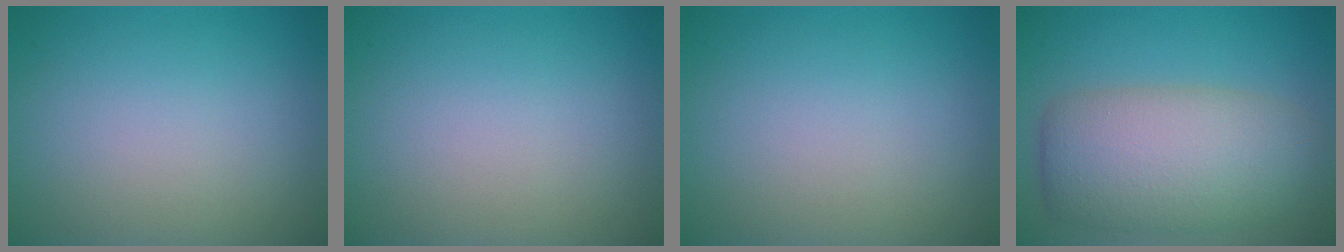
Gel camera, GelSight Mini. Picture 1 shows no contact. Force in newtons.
{"total": 0.0}
{"total": 0.0}
{"total": 8.0, "press": 8.0, "slide": 0.5}